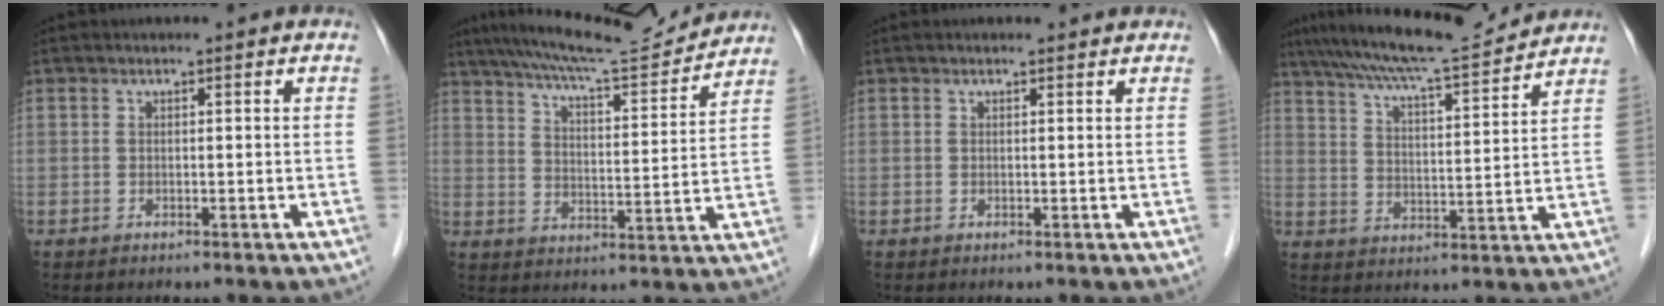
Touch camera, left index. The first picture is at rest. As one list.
[{"total": 14.3, "force": [13.5, 0.3, 4.6], "torque": [-0.083, -0.001, 0.201]}, {"total": 1.5, "force": [1.4, 0.4, 0.2], "torque": [-0.013, 0.005, 0.014]}, {"total": 14.4, "force": [13.2, 0.1, 5.6], "torque": [-0.102, 0.011, 0.203]}]